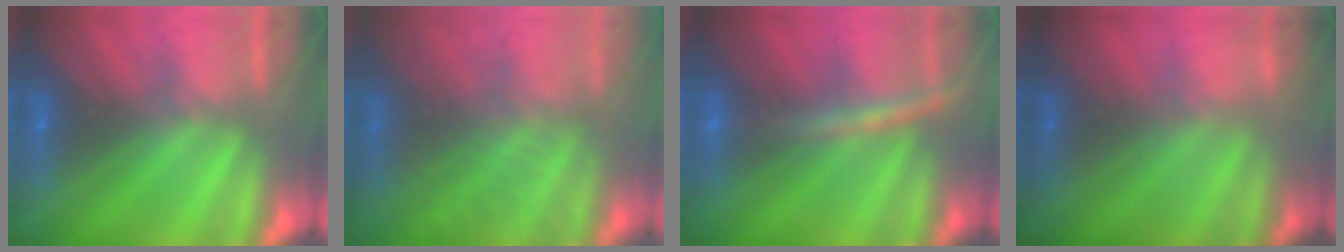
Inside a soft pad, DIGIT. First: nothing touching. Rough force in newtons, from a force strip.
{"total": 9.0}
{"total": 2.8}
{"total": 1.9}